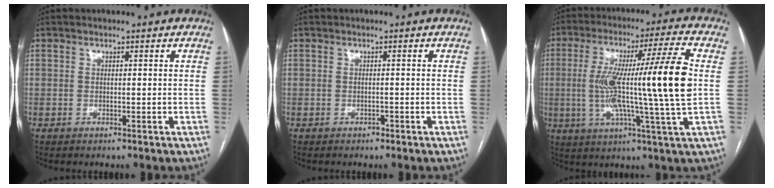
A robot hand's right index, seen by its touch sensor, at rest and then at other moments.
{"total": 0.6, "force": [-0.4, 0.3, 0.2], "torque": [-0.006, 0.000, -0.006]}
{"total": 18.7, "force": [0.5, -1.3, 18.6], "torque": [-0.323, 0.004, -0.007]}